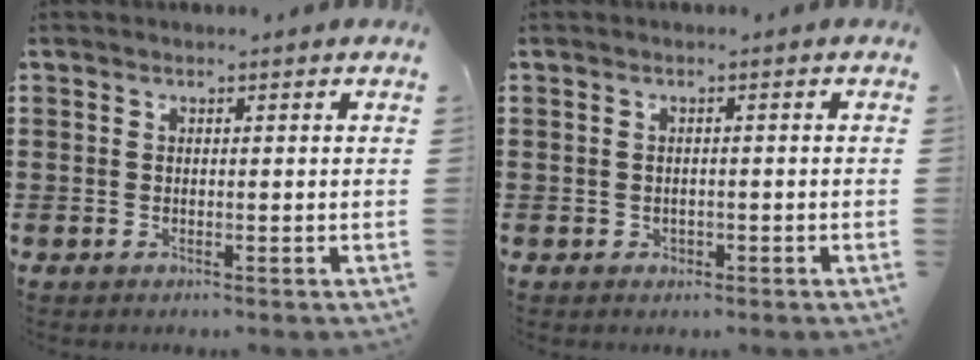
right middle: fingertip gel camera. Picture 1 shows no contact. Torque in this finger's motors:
{"motor_torque": [0.17, -0.08, 0.01, 0.00]}